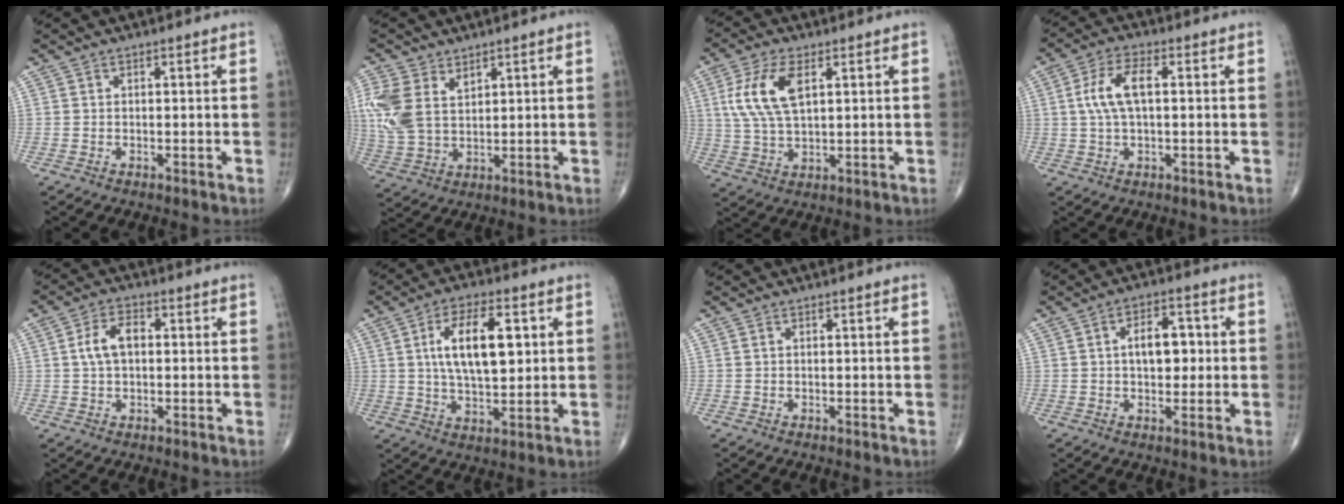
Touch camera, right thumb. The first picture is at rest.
{"total": 10.8, "force": [4.3, 6.8, 7.2], "torque": [-0.166, -0.006, 0.097]}
{"total": 10.3, "force": [3.1, 4.8, 8.6], "torque": [-0.183, -0.003, 0.064]}
{"total": 7.6, "force": [0.9, 3.3, 6.8], "torque": [-0.142, 0.016, 0.014]}
{"total": 6.1, "force": [0.7, 3.5, 4.9], "torque": [-0.090, 0.016, 0.006]}
{"total": 13.0, "force": [2.8, 5.9, 11.3], "torque": [-0.180, -0.004, 0.051]}
{"total": 0.8, "force": [-0.1, 0.7, 0.4], "torque": [-0.001, 0.002, -0.005]}
{"total": 7.4, "force": [0.7, 4.2, 6.0], "torque": [-0.071, 0.012, 0.006]}